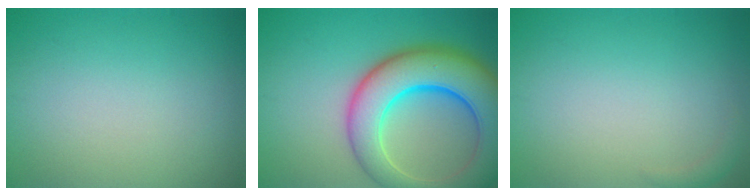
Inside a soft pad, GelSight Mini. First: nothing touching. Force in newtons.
{"total": 10.8, "press": 10.8, "slide": 0.6}
{"total": 0.9, "press": 0.9, "slide": 0.1}